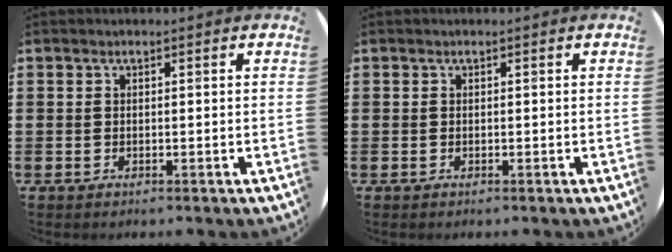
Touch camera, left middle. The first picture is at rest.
{"total": 0.0}